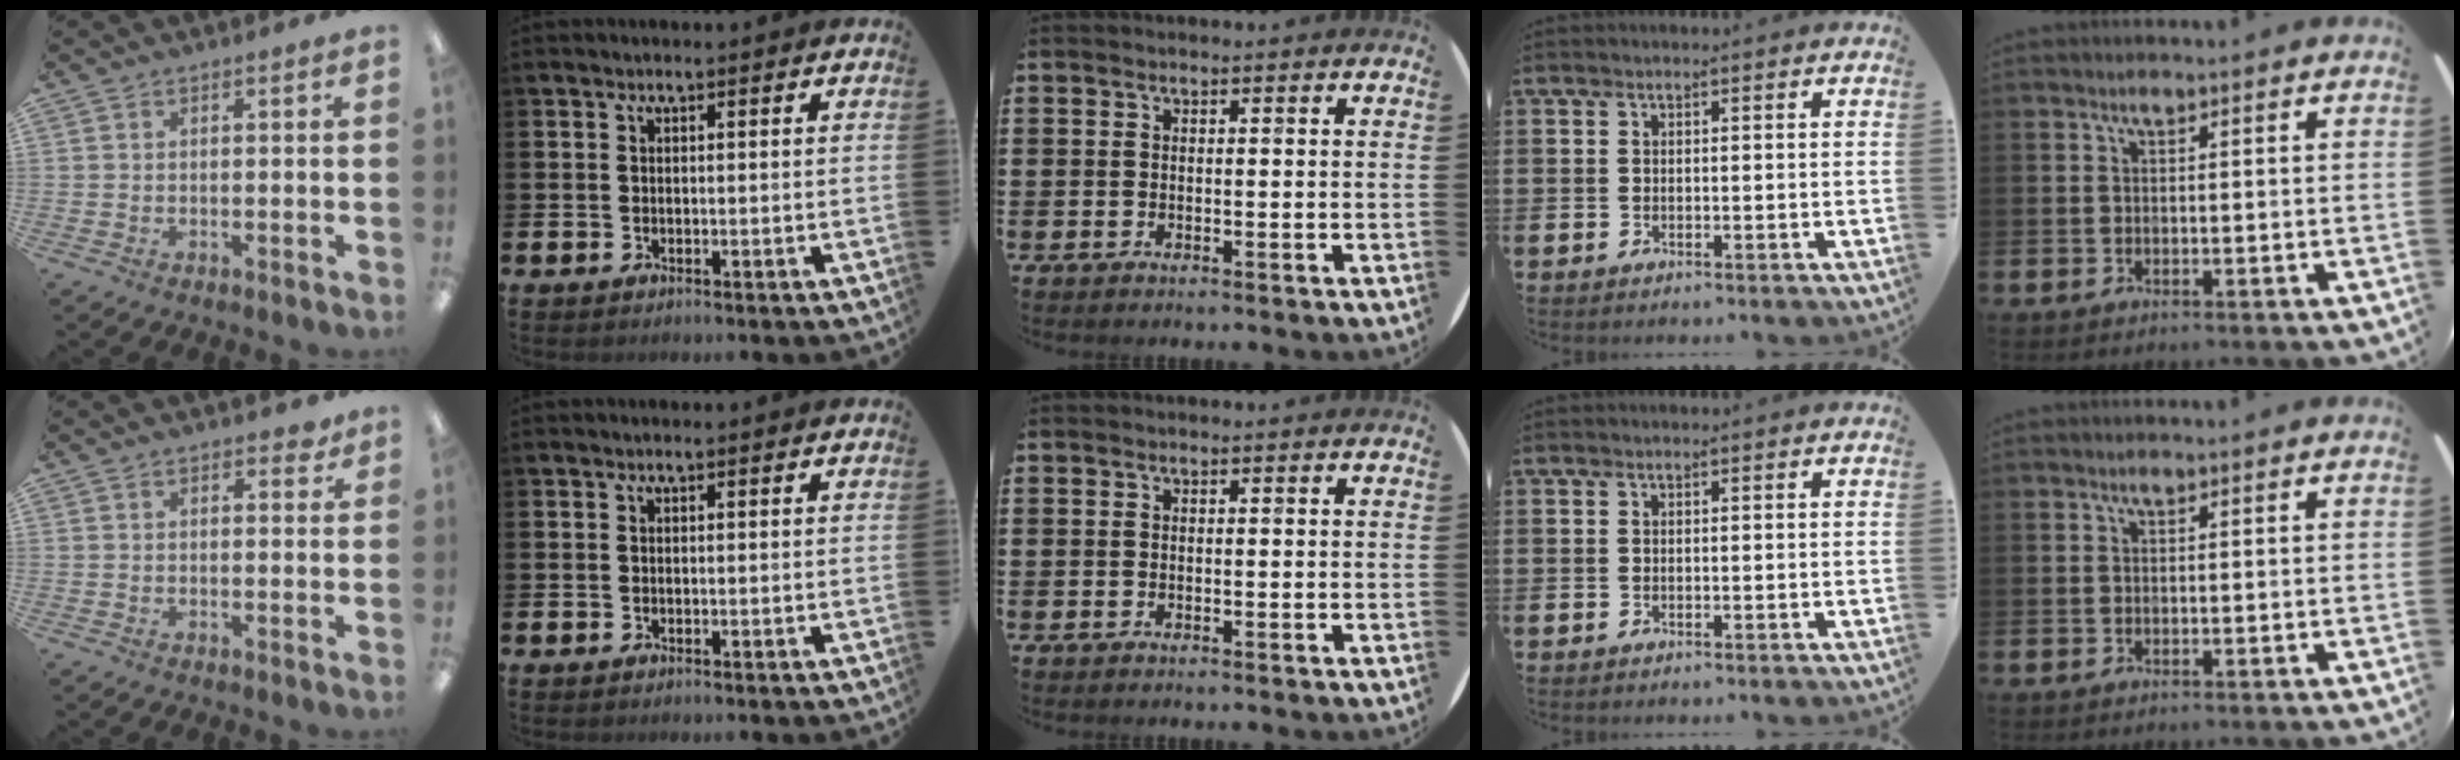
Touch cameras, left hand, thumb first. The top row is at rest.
{"thumb": {"total": 2.1, "force": [1.4, 1.1, 1.1], "torque": [-0.006, -0.004, 0.022]}}